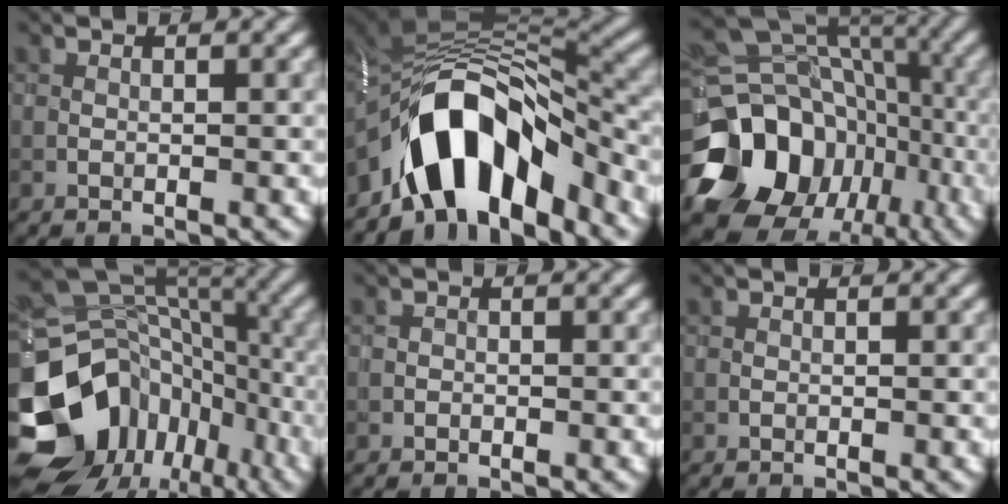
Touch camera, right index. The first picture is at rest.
{"total": 11.4, "force": [-6.1, 5.6, 7.8], "torque": [-0.112, 0.007, -0.102]}
{"total": 17.7, "force": [-7.1, 14.1, 8.0], "torque": [-0.153, -0.004, -0.113]}
{"total": 18.2, "force": [-8.2, 14.1, 8.0], "torque": [-0.186, -0.015, -0.114]}
{"total": 0.0}
{"total": 0.0}